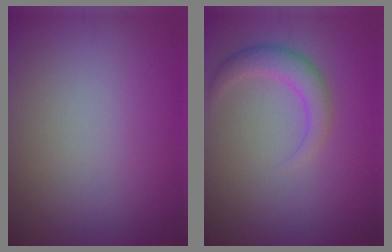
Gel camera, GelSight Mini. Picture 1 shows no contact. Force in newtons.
{"total": 2.8, "press": 2.8, "slide": 0.2}